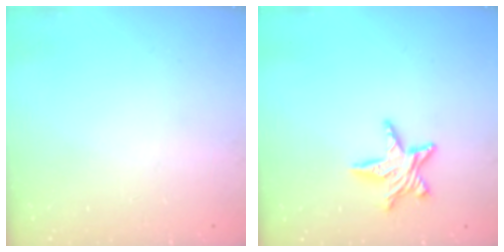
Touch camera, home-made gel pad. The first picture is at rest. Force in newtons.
{"total": 8.6, "press": 8.5, "slide": 0.6}